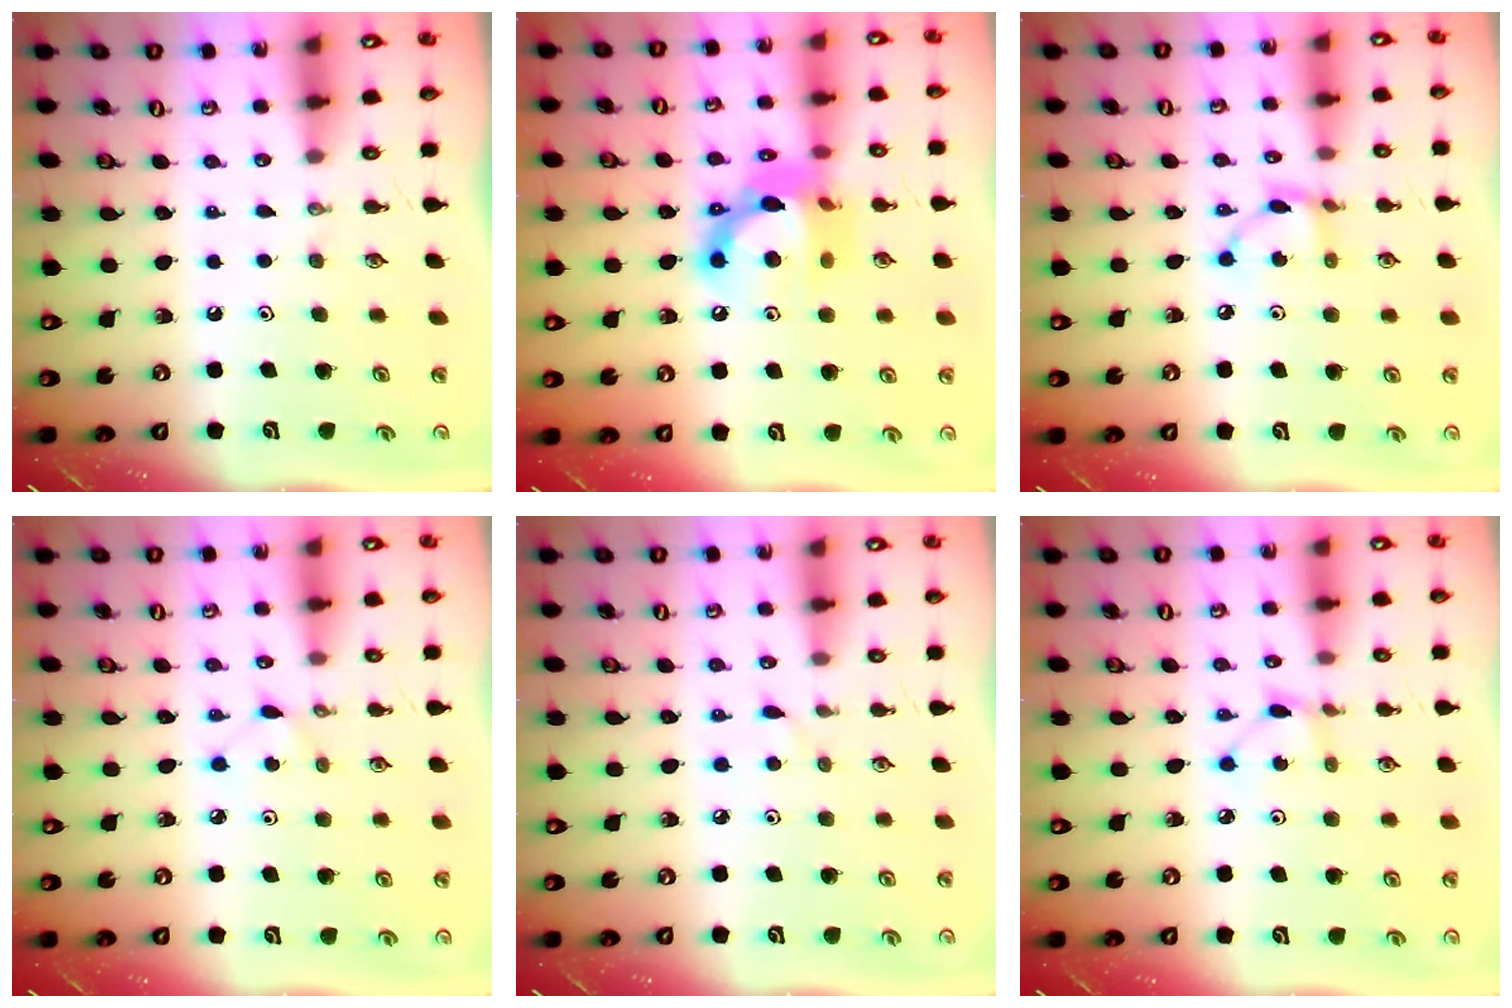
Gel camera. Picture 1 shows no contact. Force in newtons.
{"total": 14.3, "press": 14.3, "slide": 1.1}
{"total": 5.2, "press": 5.2, "slide": 0.2}
{"total": 2.9, "press": 2.8, "slide": 0.4}
{"total": 2.6, "press": 2.6, "slide": 0.3}
{"total": 1.5, "press": 1.5, "slide": 0.2}